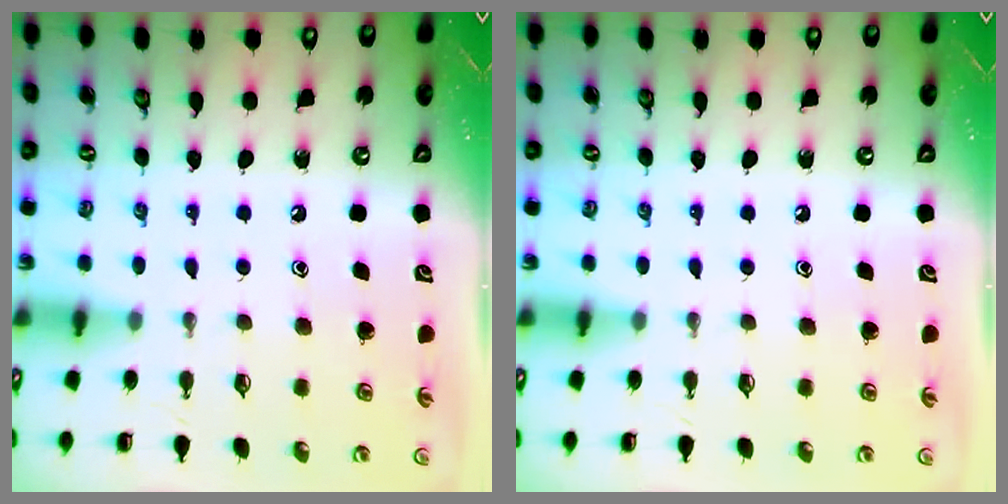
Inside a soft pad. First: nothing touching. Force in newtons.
{"total": 0.0}